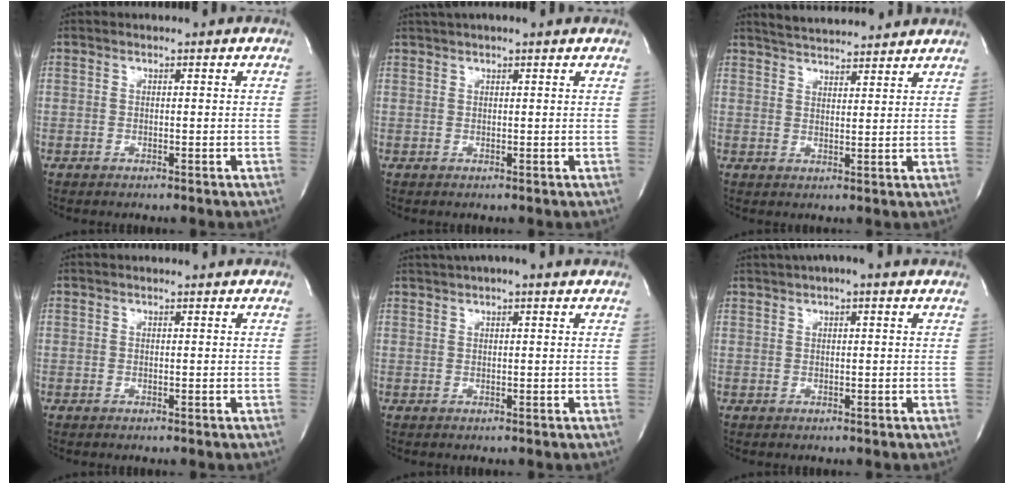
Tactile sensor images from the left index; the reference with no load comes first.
{"total": 4.8, "force": [4.2, 0.2, 2.4], "torque": [-0.040, 0.033, 0.060]}
{"total": 10.6, "force": [9.9, 1.5, 3.4], "torque": [-0.059, 0.019, 0.142]}
{"total": 1.7, "force": [1.6, 0.2, 0.5], "torque": [-0.010, 0.019, 0.020]}
{"total": 6.6, "force": [5.3, 0.8, 3.9], "torque": [-0.067, 0.036, 0.078]}
{"total": 5.8, "force": [4.3, 0.9, 3.8], "torque": [-0.066, 0.035, 0.064]}